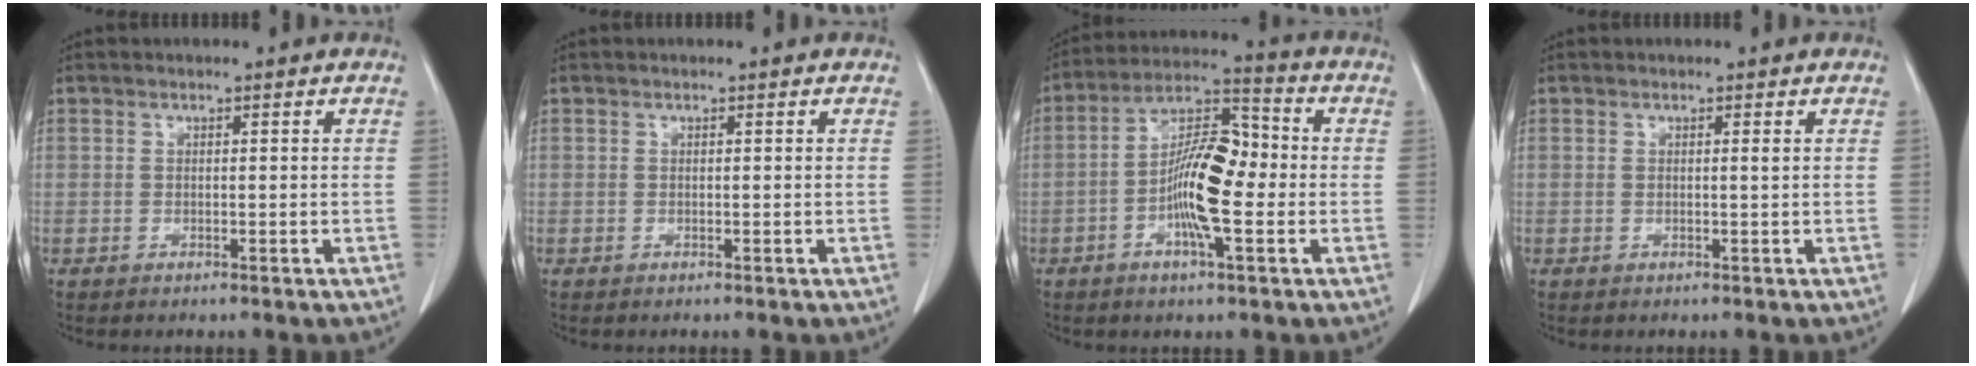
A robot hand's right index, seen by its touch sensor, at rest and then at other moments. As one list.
[{"total": 0.0}, {"total": 11.3, "force": [-1.9, 3.0, 10.8], "torque": [-0.197, 0.022, -0.037]}, {"total": 0.5, "force": [0.3, -0.1, 0.4], "torque": [-0.007, 0.000, 0.009]}]